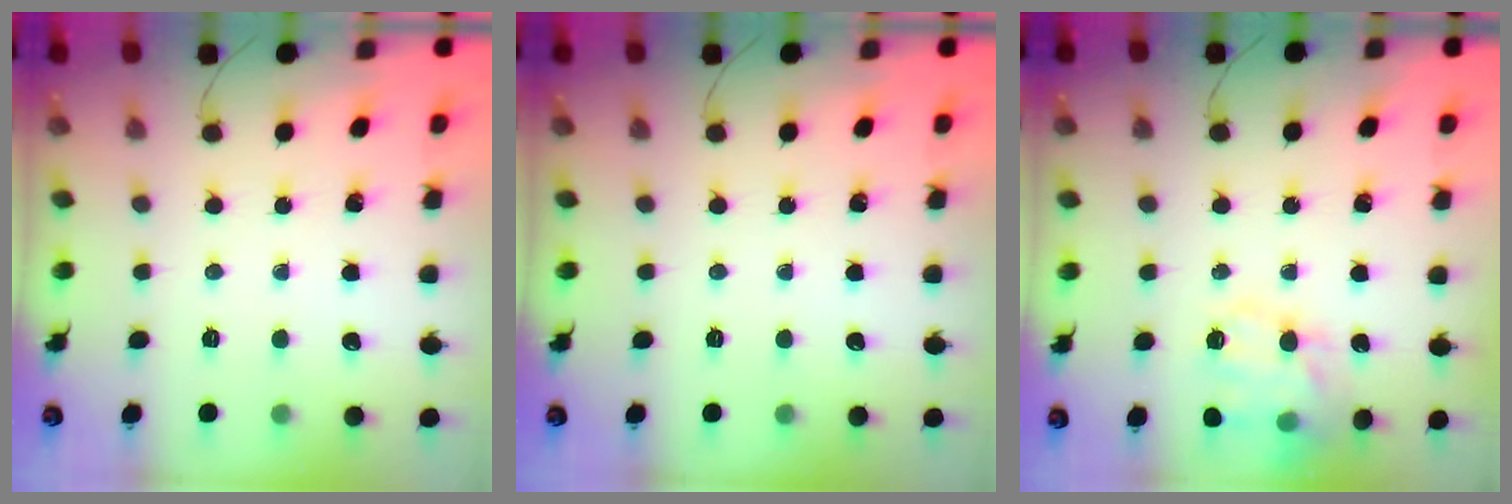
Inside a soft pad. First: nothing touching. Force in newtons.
{"total": 0.0}
{"total": 17.5, "press": 17.3, "slide": 2.7}